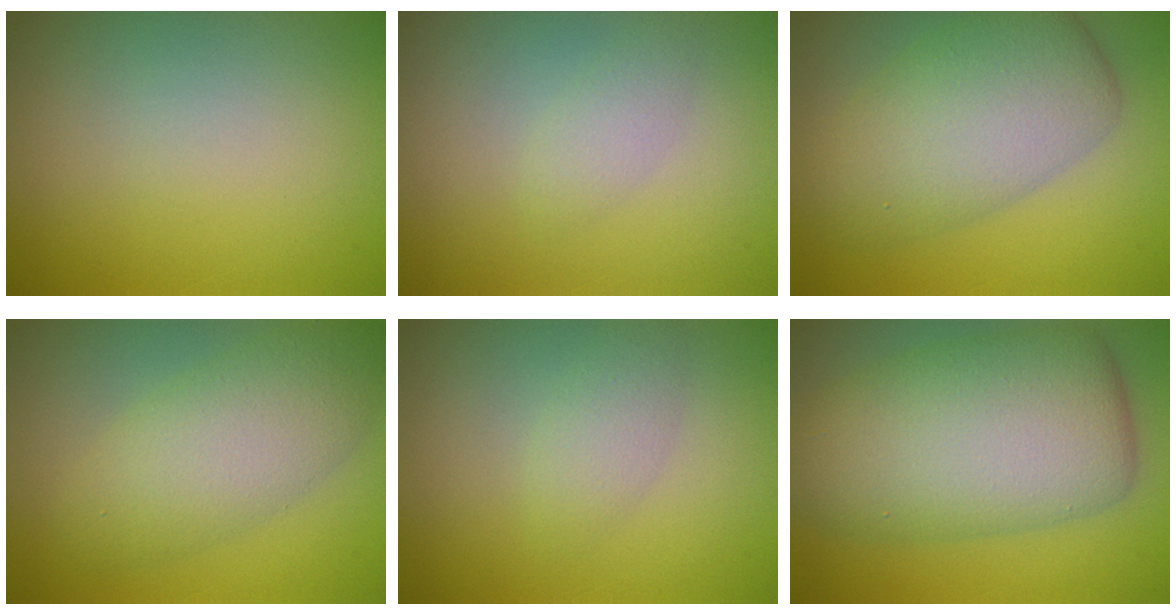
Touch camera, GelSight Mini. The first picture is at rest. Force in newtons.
{"total": 1.4, "press": 1.4, "slide": 0.1}
{"total": 7.5, "press": 7.5, "slide": 0.2}
{"total": 5.4, "press": 5.4, "slide": 0.1}
{"total": 1.7, "press": 1.7, "slide": 0.1}
{"total": 10.8, "press": 10.8, "slide": 0.3}